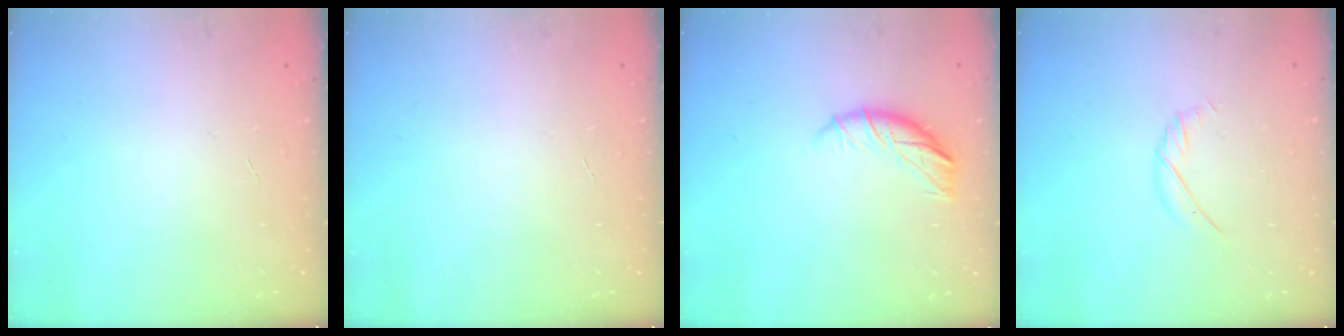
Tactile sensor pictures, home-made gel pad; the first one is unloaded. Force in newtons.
{"total": 0.0}
{"total": 10.3, "press": 10.1, "slide": 2.0}
{"total": 5.4, "press": 5.3, "slide": 0.6}